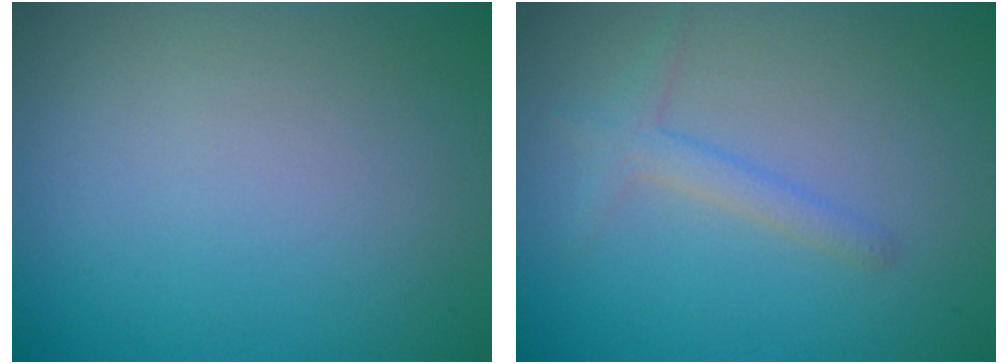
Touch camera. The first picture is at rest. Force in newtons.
{"total": 1.8, "press": 1.8, "slide": 0.1}